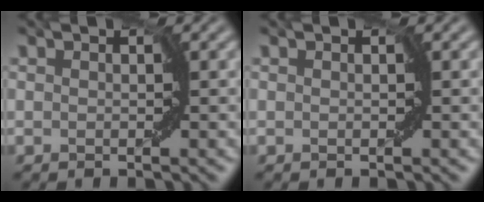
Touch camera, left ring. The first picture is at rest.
{"total": 0.0}